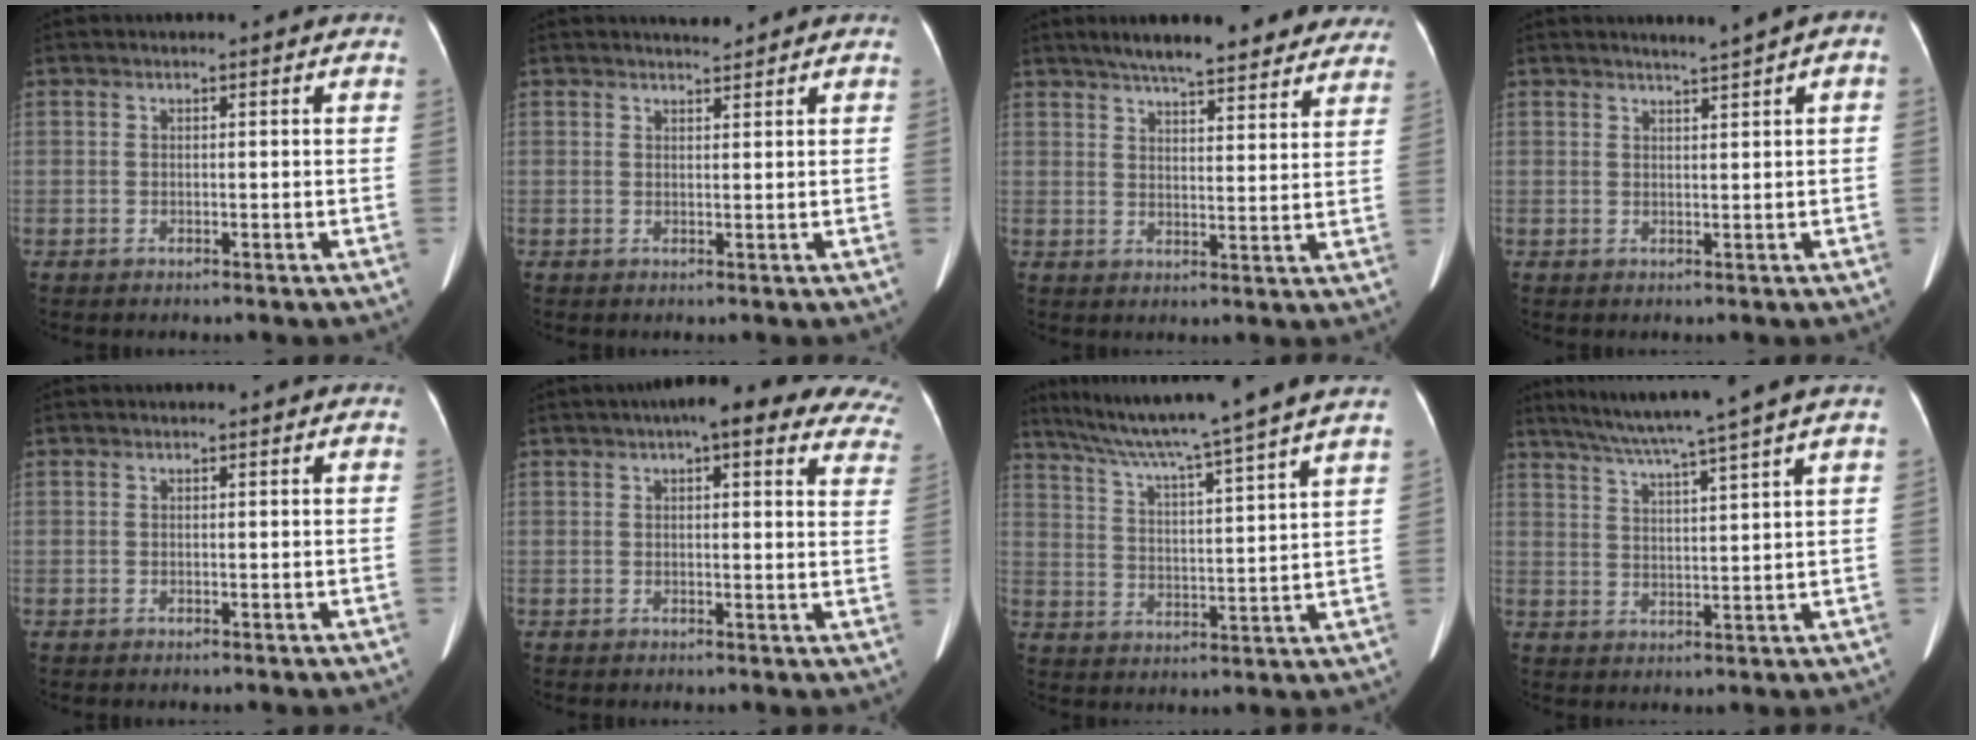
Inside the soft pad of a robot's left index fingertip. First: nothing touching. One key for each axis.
{"total": 1.6, "fx": 1.6, "fy": 0.1, "fz": 0.1, "tx": -0.006, "ty": 0.001, "tz": 0.028}
{"total": 18.2, "fx": 15.5, "fy": 3.7, "fz": 9.0, "tx": -0.118, "ty": 0.024, "tz": 0.192}
{"total": 2.5, "fx": 1.4, "fy": 0.1, "fz": 2.1, "tx": -0.026, "ty": 0.011, "tz": 0.021}
{"total": 0.0}
{"total": 19.9, "fx": 16.2, "fy": 4.6, "fz": 10.7, "tx": -0.111, "ty": 0.015, "tz": 0.164}
{"total": 19.4, "fx": 16.3, "fy": -2.4, "fz": 10.1, "tx": -0.172, "ty": -0.012, "tz": 0.231}
{"total": 12.0, "fx": 9.8, "fy": -2.4, "fz": 6.4, "tx": -0.110, "ty": 0.002, "tz": 0.144}